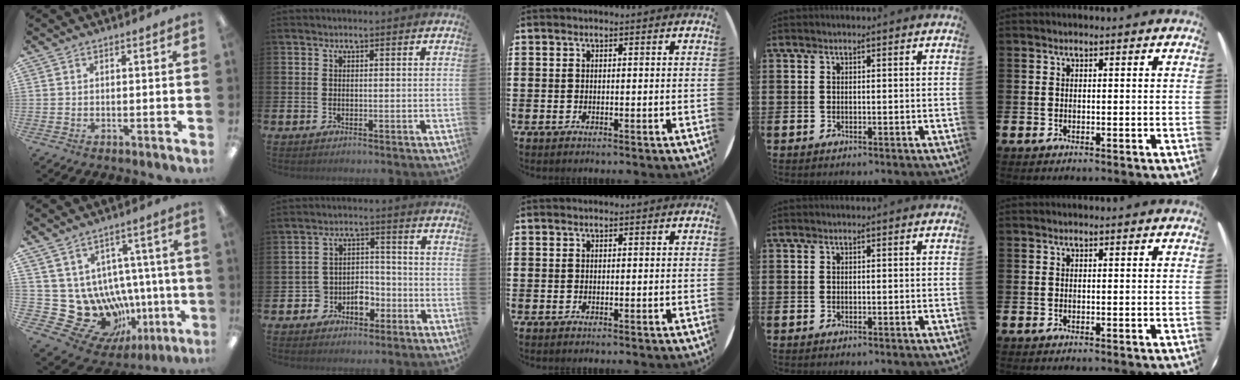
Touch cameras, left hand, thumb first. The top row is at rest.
{"thumb": {"total": 16.8, "force": [-1.7, 14.7, 7.9], "torque": [-0.166, -0.026, 0.025]}, "index": {"total": 4.5, "force": [-2.5, 3.4, 1.5], "torque": [-0.043, 0.008, -0.051]}}